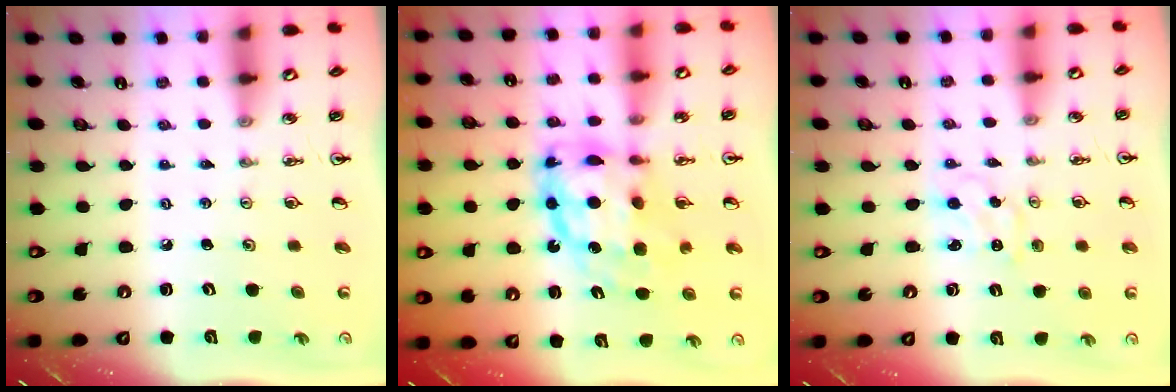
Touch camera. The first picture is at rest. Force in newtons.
{"total": 13.4, "press": 13.4, "slide": 1.2}
{"total": 1.4, "press": 1.4, "slide": 0.3}